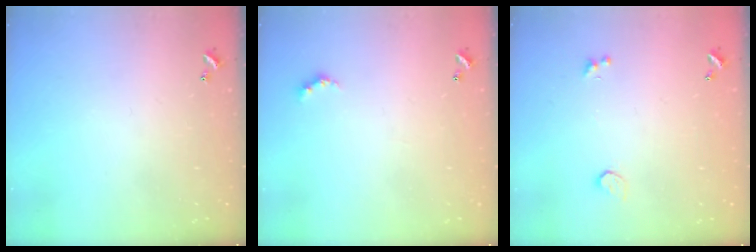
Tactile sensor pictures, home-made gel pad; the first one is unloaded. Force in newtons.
{"total": 3.3, "press": 3.2, "slide": 0.7}
{"total": 0.9, "press": 0.7, "slide": 0.5}